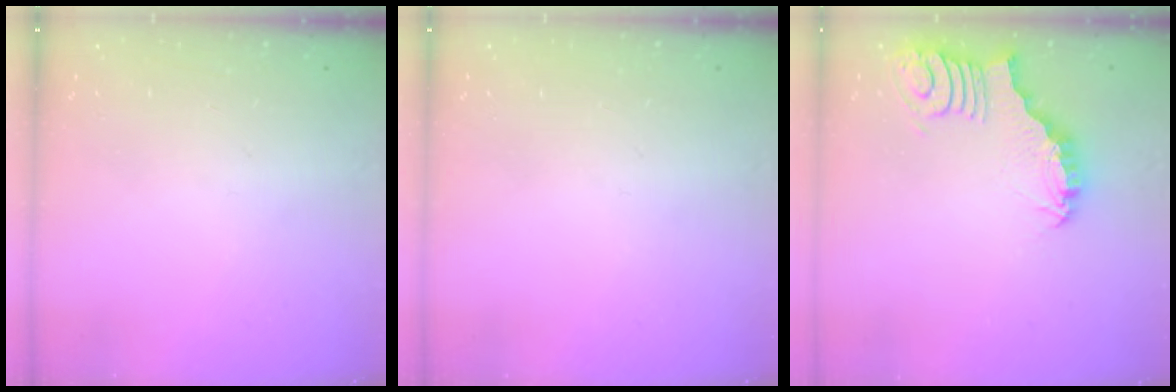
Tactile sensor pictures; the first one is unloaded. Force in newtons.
{"total": 0.0}
{"total": 3.7, "press": 3.7, "slide": 0.8}